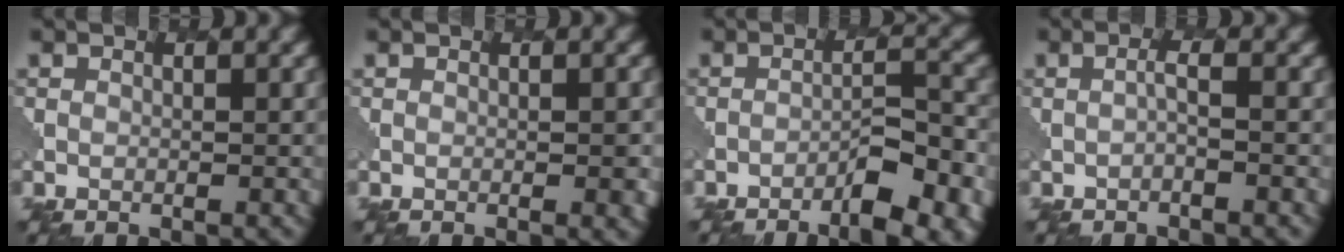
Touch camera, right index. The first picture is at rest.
{"total": 1.5, "force": [-0.2, 0.4, 1.4], "torque": [-0.016, 0.000, 0.001]}
{"total": 5.4, "force": [-3.4, 1.3, 4.0], "torque": [-0.062, 0.008, -0.050]}
{"total": 0.9, "force": [-0.3, 0.1, 0.9], "torque": [-0.017, 0.004, -0.011]}